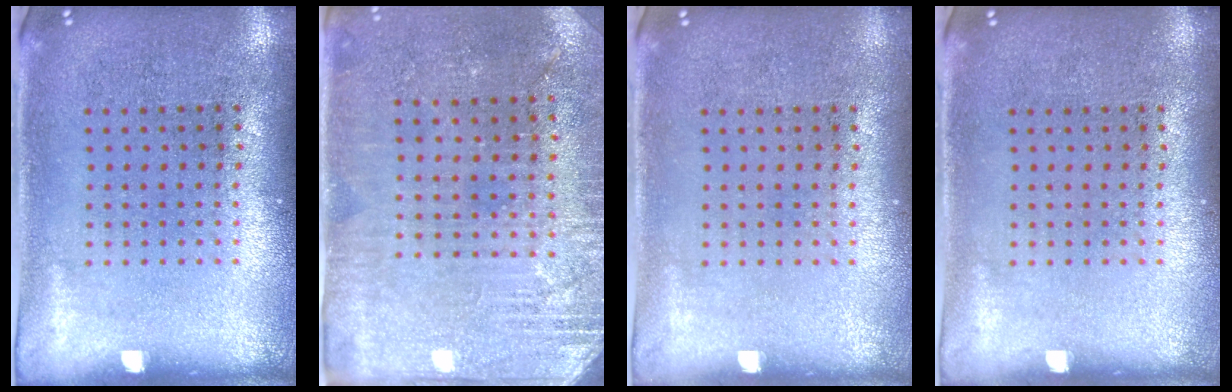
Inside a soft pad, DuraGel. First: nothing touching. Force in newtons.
{"total": 2.8, "press": 2.7, "slide": 0.6}
{"total": 0.0}
{"total": 0.0}